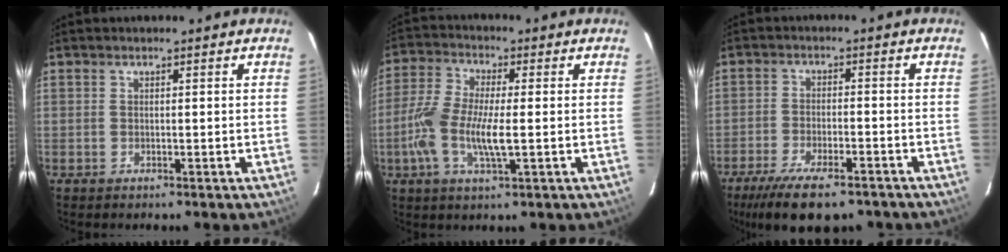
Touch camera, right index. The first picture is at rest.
{"total": 10.4, "force": [-1.9, 3.0, 9.8], "torque": [-0.212, -0.002, -0.043]}
{"total": 14.2, "force": [-10.4, 4.6, 8.4], "torque": [-0.179, -0.036, -0.167]}